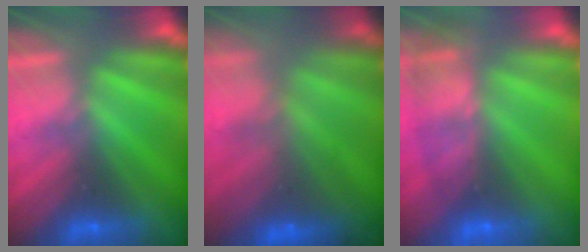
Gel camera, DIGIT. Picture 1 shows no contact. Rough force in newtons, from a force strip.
{"total": 11.1}
{"total": 8.6}